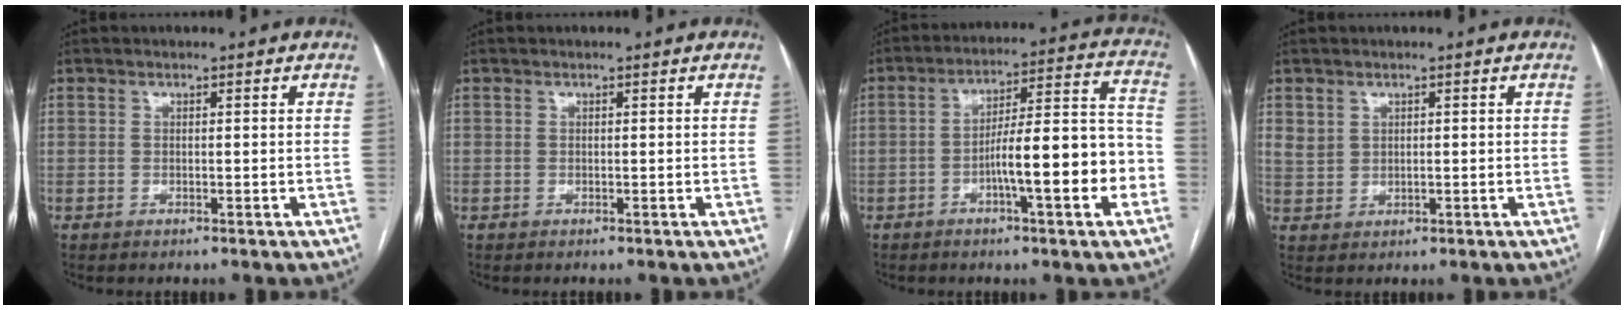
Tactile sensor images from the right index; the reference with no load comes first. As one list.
[{"total": 0.0}, {"total": 14.2, "force": [-4.2, 1.8, 13.5], "torque": [-0.198, 0.025, -0.061]}, {"total": 2.8, "force": [1.4, 2.2, 0.8], "torque": [-0.016, 0.002, 0.035]}]